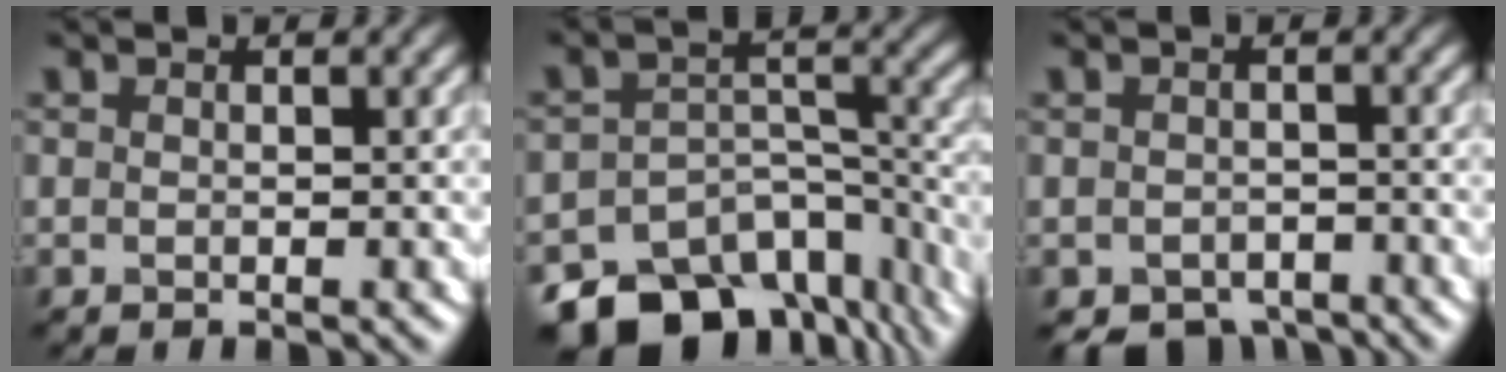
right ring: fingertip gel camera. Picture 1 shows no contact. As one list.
[{"total": 14.4, "force": [-11.0, 7.7, 5.2], "torque": [-0.095, -0.022, -0.142]}, {"total": 3.1, "force": [-2.3, 1.8, 1.1], "torque": [-0.004, -0.008, -0.035]}]